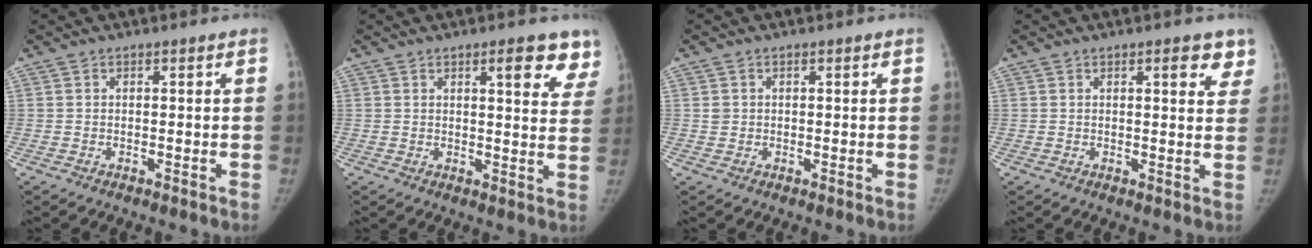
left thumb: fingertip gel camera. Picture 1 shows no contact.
{"total": 9.1, "force": [5.9, 2.6, 6.4], "torque": [-0.045, -0.028, 0.068]}
{"total": 1.2, "force": [0.2, 1.2, 0.3], "torque": [0.000, 0.001, 0.005]}
{"total": 4.8, "force": [2.9, 1.7, 3.4], "torque": [-0.018, -0.012, 0.032]}